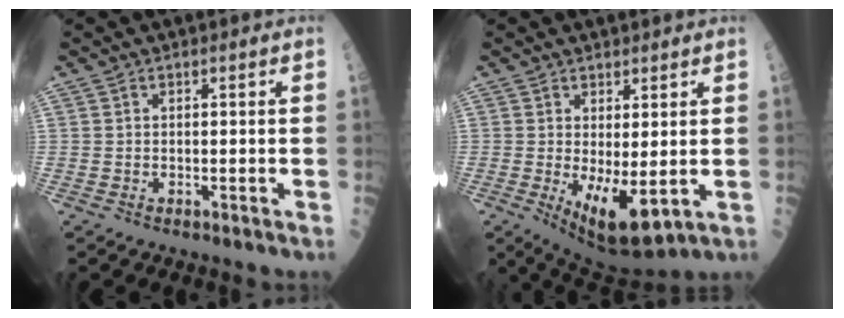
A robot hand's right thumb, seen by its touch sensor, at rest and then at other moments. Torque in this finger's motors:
{"motor_torque": [0.08, 0.86, 0.06, -0.05, 0.09]}